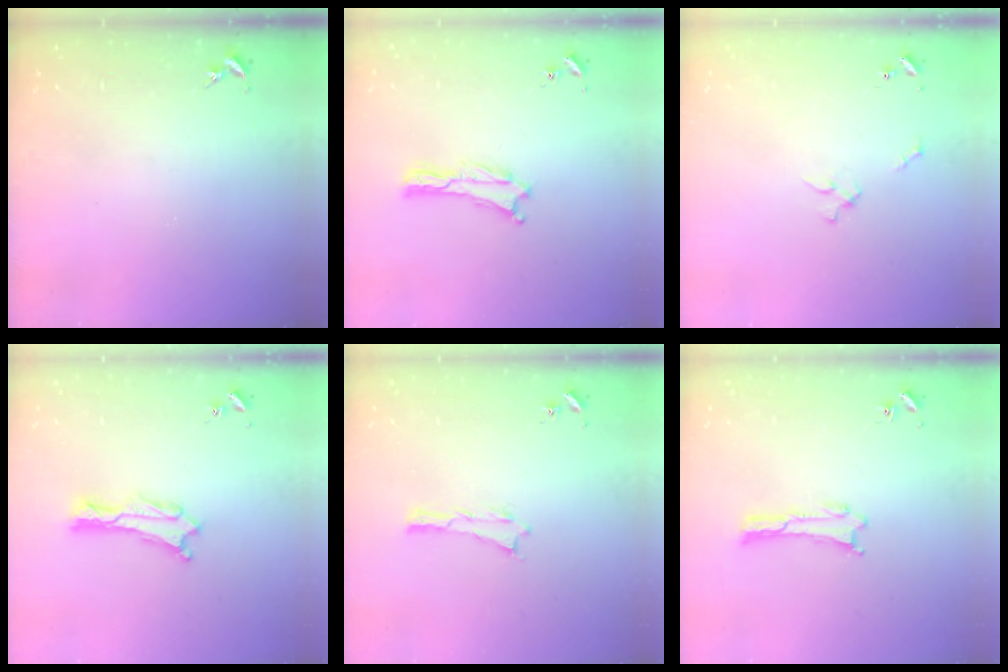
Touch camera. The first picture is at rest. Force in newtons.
{"total": 0.0}
{"total": 2.0, "press": 2.0, "slide": 0.2}
{"total": 0.9, "press": 0.9, "slide": 0.2}
{"total": 0.0}
{"total": 0.0}